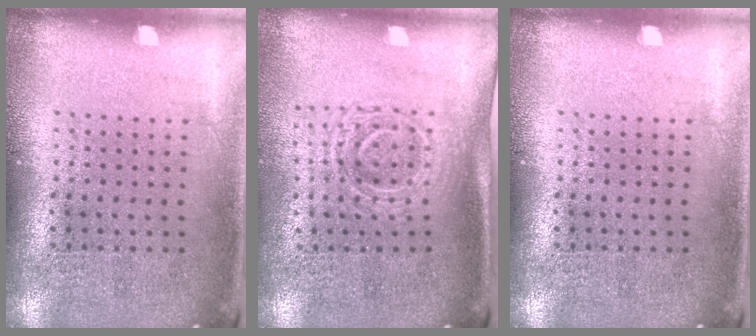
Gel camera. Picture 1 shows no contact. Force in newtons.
{"total": 1.7, "press": 1.4, "slide": 1.0}
{"total": 0.0}